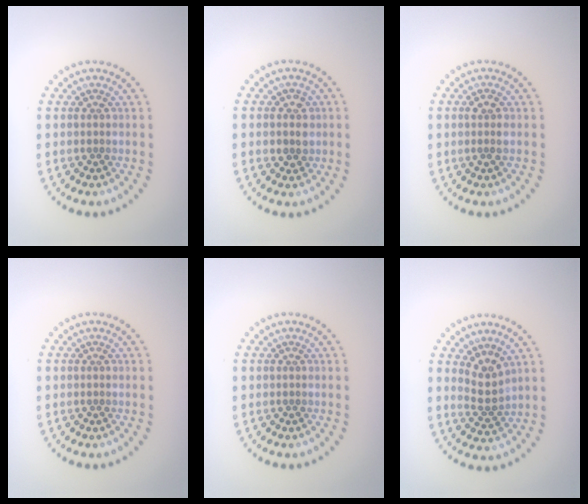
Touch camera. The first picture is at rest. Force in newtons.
{"total": 1.9, "press": 1.8, "slide": 0.6}
{"total": 1.2, "press": 1.1, "slide": 0.5}
{"total": 0.0}
{"total": 0.0}
{"total": 2.5, "press": 2.0, "slide": 1.5}